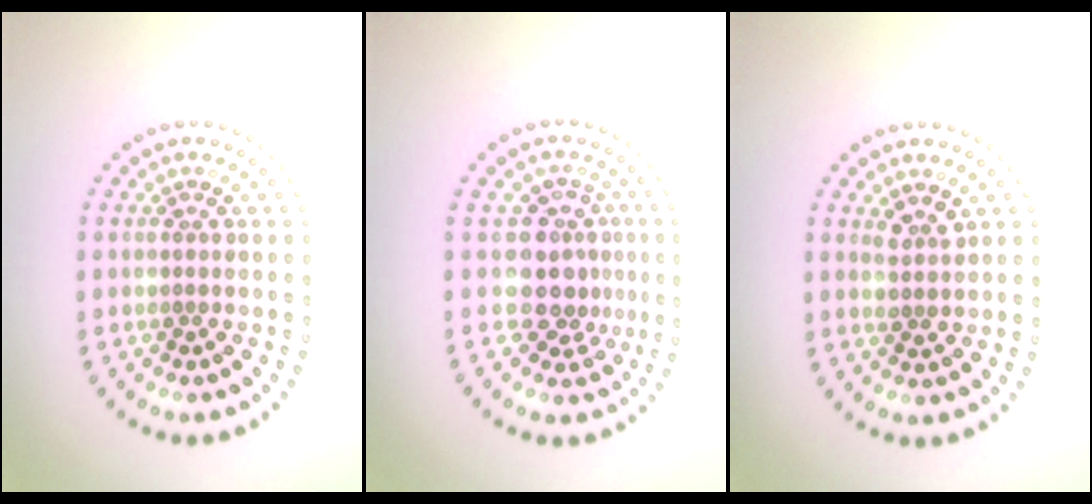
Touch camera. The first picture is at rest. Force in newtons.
{"total": 3.7, "press": 2.8, "slide": 2.4}
{"total": 1.1, "press": 1.0, "slide": 0.5}